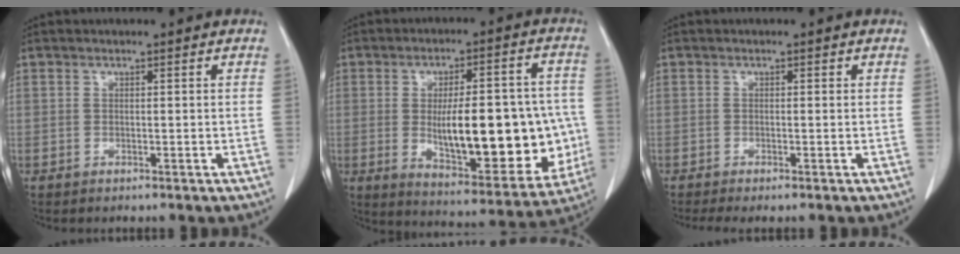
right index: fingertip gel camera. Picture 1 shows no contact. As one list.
[{"total": 21.3, "force": [-2.2, 7.2, 19.9], "torque": [-0.252, 0.015, -0.005]}, {"total": 1.9, "force": [-1.2, 0.3, 1.4], "torque": [-0.021, -0.003, -0.021]}]